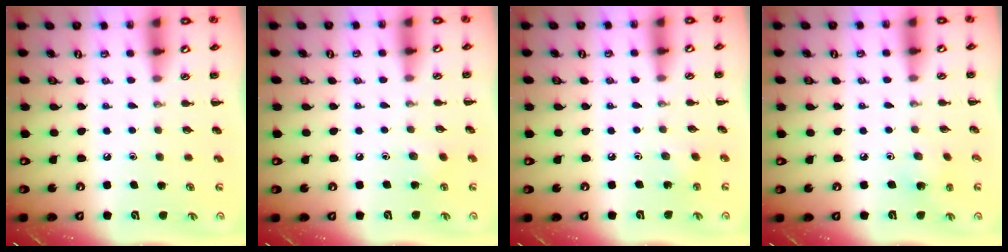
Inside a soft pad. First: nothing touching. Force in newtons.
{"total": 6.2, "press": 5.9, "slide": 1.8}
{"total": 2.1, "press": 2.0, "slide": 0.6}
{"total": 2.9, "press": 2.7, "slide": 0.9}